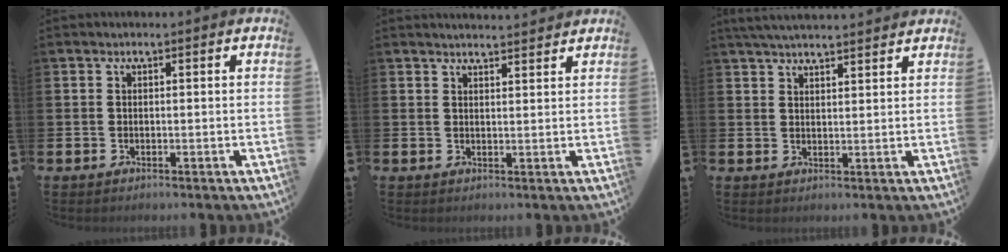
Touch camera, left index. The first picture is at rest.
{"total": 2.5, "force": [2.5, 0.0, 0.0], "torque": [0.008, -0.017, 0.042]}
{"total": 3.8, "force": [3.7, 0.0, 0.8], "torque": [-0.033, -0.008, 0.070]}